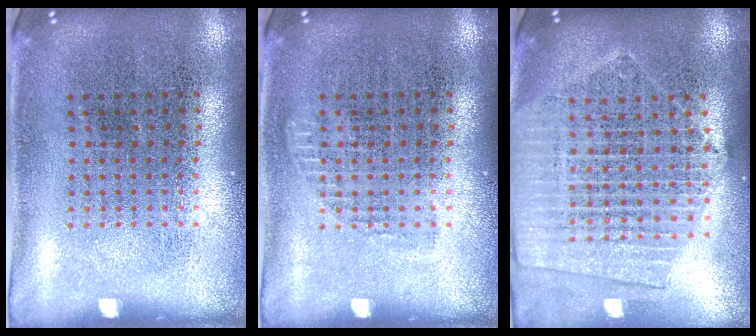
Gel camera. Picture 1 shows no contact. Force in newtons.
{"total": 0.7, "press": 0.7, "slide": 0.3}
{"total": 2.0, "press": 1.8, "slide": 0.9}